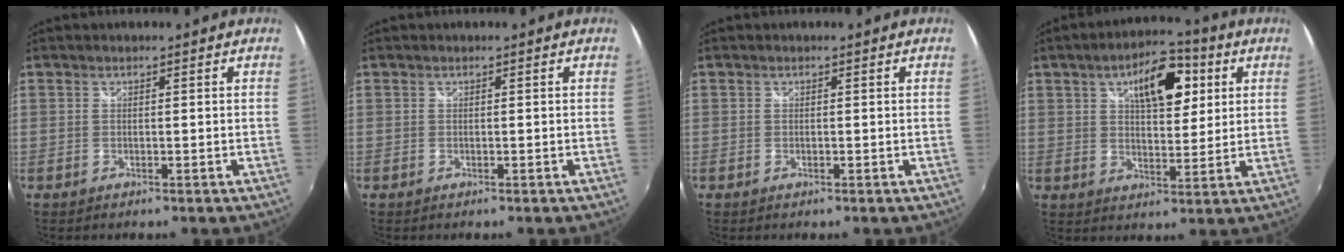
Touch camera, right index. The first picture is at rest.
{"total": 0.0}
{"total": 0.0}
{"total": 12.1, "force": [4.8, 5.5, 9.6], "torque": [-0.142, 0.029, 0.075]}